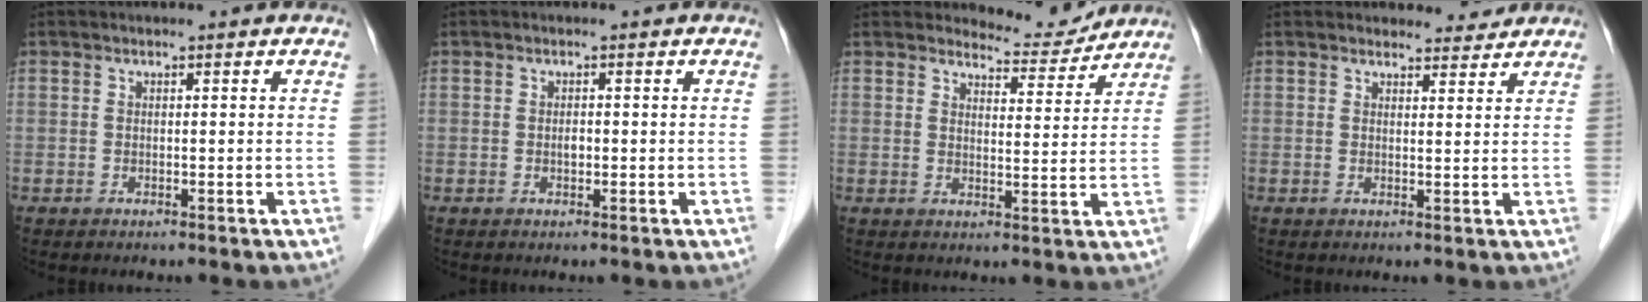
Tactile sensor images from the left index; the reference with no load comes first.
{"total": 0.9, "force": [-0.1, 0.5, 0.7], "torque": [-0.013, 0.001, -0.003]}
{"total": 5.1, "force": [5.1, 0.8, -0.6], "torque": [0.001, -0.014, 0.067]}
{"total": 3.1, "force": [3.0, 0.8, -0.2], "torque": [0.002, -0.004, 0.036]}